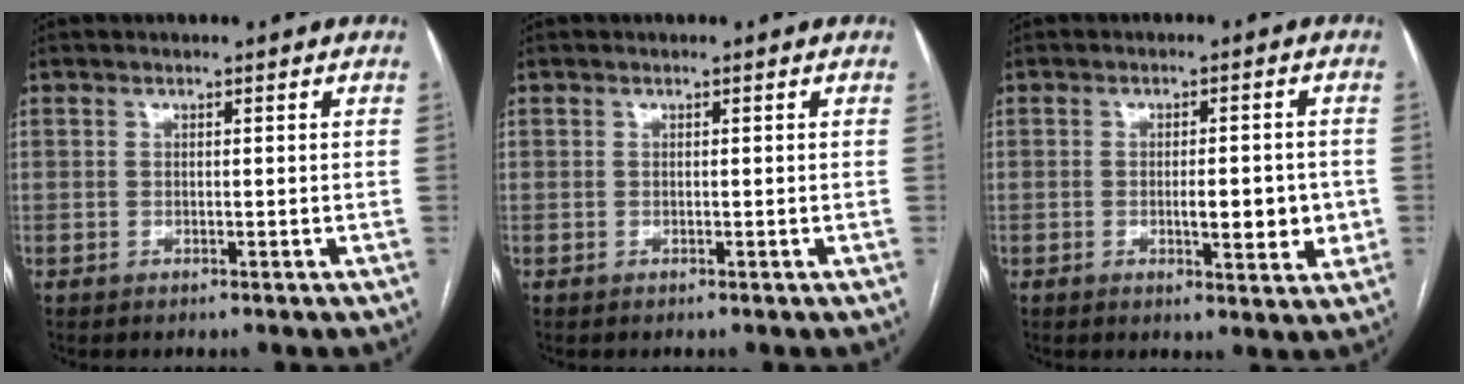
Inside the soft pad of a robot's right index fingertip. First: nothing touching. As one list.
[{"total": 0.0}, {"total": 6.1, "force": [-0.8, 1.8, 5.8], "torque": [-0.077, -0.002, -0.006]}]